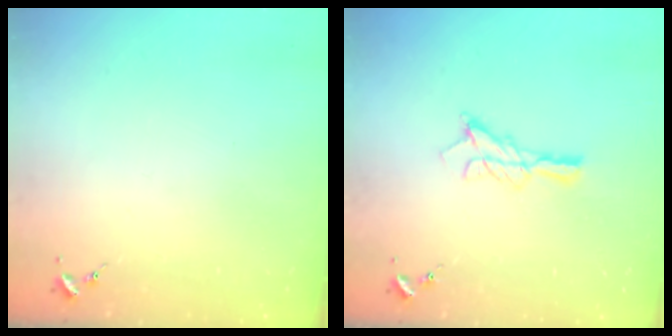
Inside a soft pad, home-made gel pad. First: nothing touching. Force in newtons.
{"total": 9.5, "press": 9.5, "slide": 0.4}